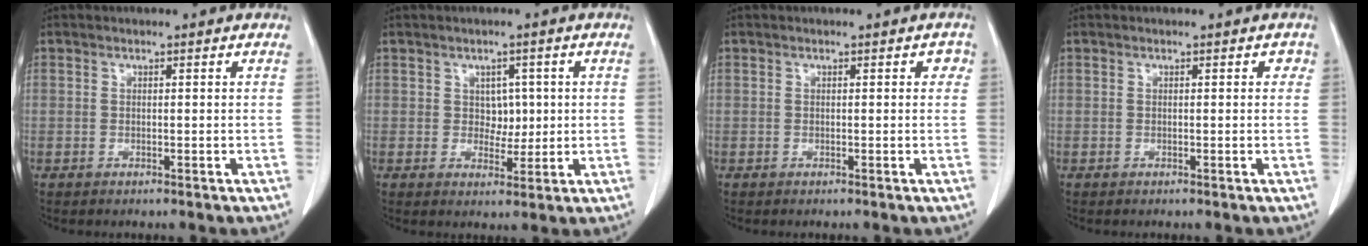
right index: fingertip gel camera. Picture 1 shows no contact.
{"total": 3.4, "force": [0.6, 2.5, 2.2], "torque": [-0.023, 0.001, 0.014]}
{"total": 1.2, "force": [0.3, 0.8, 0.9], "torque": [-0.005, 0.012, 0.002]}
{"total": 0.8, "force": [0.2, 0.6, 0.4], "torque": [0.003, 0.008, -0.002]}